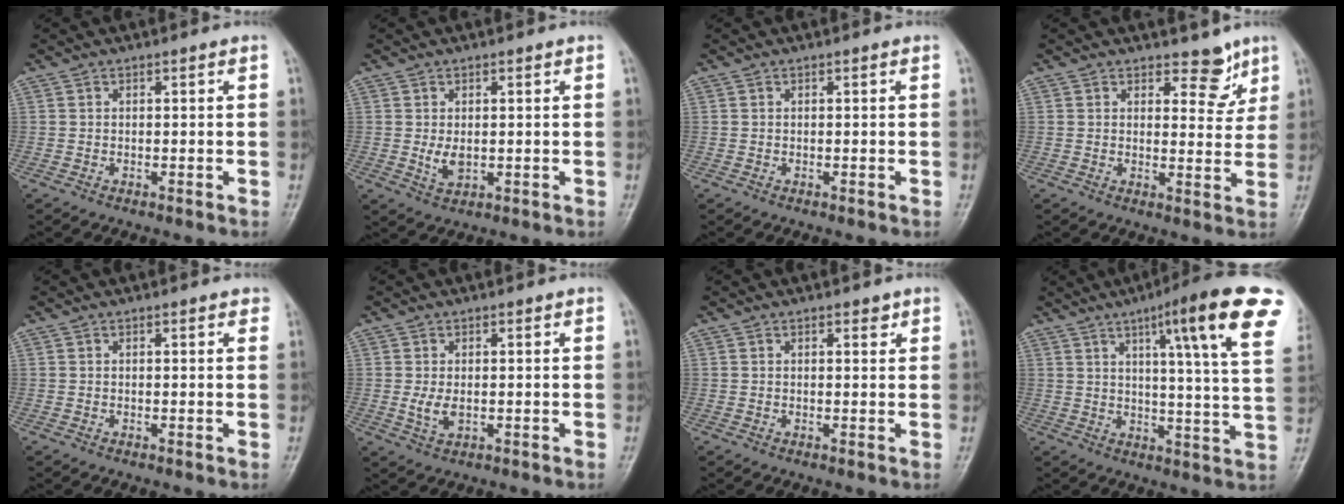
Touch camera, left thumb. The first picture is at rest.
{"total": 3.1, "force": [0.1, 1.9, 2.5], "torque": [-0.041, -0.009, 0.008]}
{"total": 0.0}
{"total": 5.3, "force": [3.8, 2.8, 2.3], "torque": [0.002, -0.026, 0.050]}
{"total": 1.2, "force": [0.7, 0.5, 0.8], "torque": [-0.008, -0.001, 0.005]}
{"total": 3.1, "force": [0.0, 1.8, 2.5], "torque": [-0.049, -0.008, 0.002]}
{"total": 1.5, "force": [1.0, 0.7, 0.9], "torque": [-0.005, -0.004, 0.011]}
{"total": 19.7, "force": [9.8, 2.1, 16.9], "torque": [-0.215, -0.031, 0.122]}